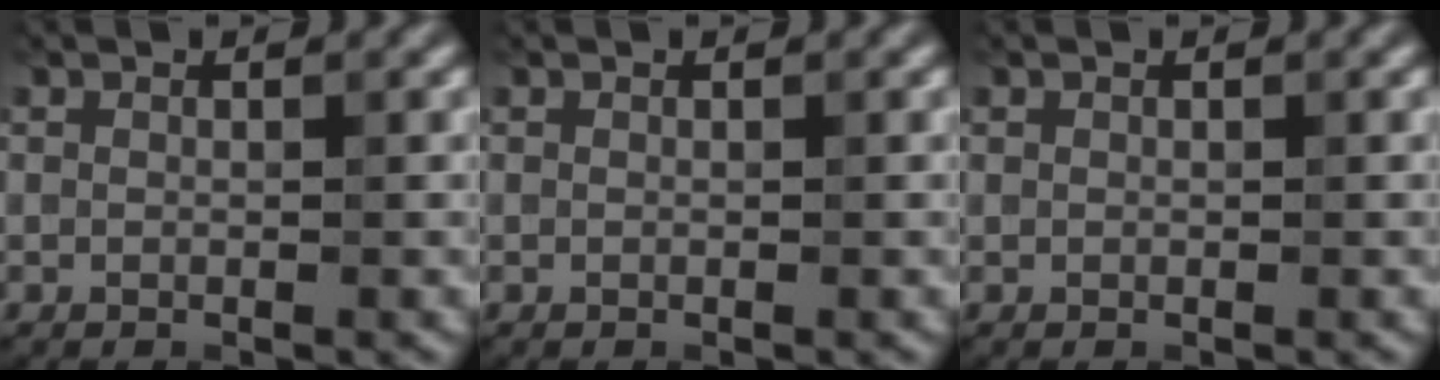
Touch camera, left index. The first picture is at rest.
{"total": 0.0}
{"total": 0.0}